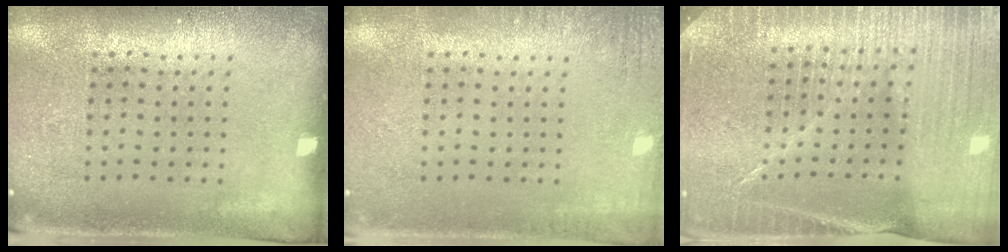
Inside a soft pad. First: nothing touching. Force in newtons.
{"total": 1.6, "press": 1.5, "slide": 0.3}
{"total": 4.6, "press": 4.2, "slide": 1.8}